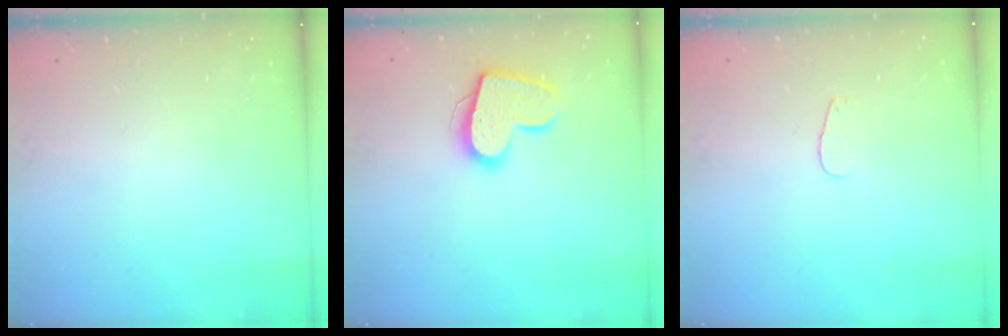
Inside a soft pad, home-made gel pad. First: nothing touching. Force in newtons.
{"total": 14.9, "press": 14.9, "slide": 1.0}
{"total": 2.8, "press": 2.8, "slide": 0.2}